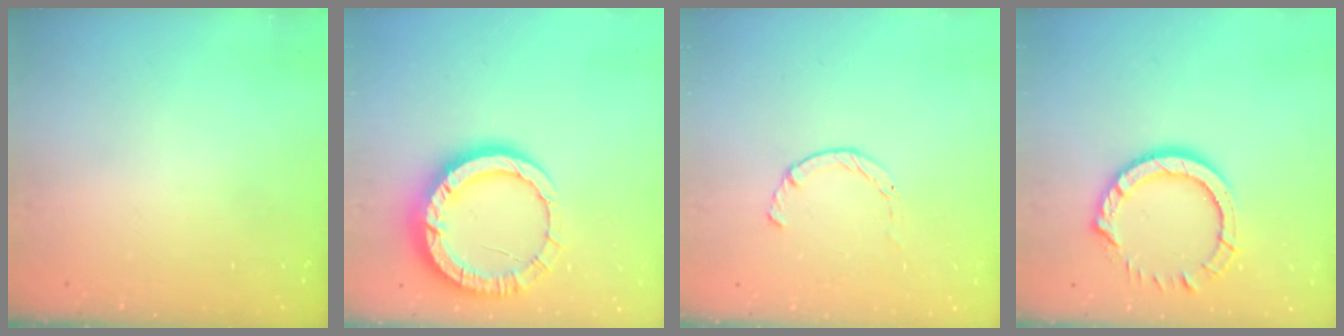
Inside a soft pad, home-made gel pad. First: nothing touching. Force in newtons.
{"total": 14.6, "press": 14.5, "slide": 1.4}
{"total": 3.7, "press": 3.6, "slide": 0.5}
{"total": 10.8, "press": 10.8, "slide": 1.2}